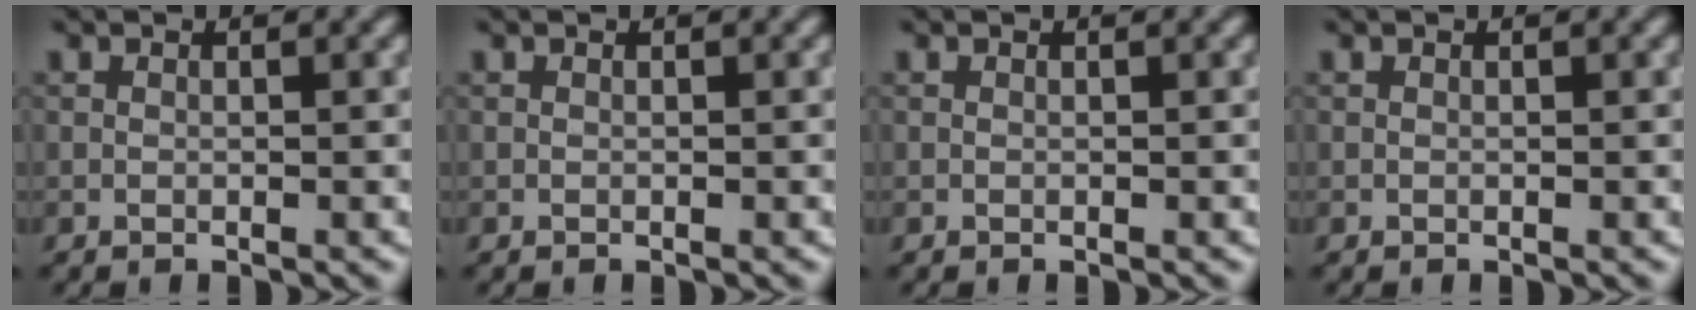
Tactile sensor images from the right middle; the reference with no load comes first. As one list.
[{"total": 0.0}, {"total": 0.0}, {"total": 0.0}]